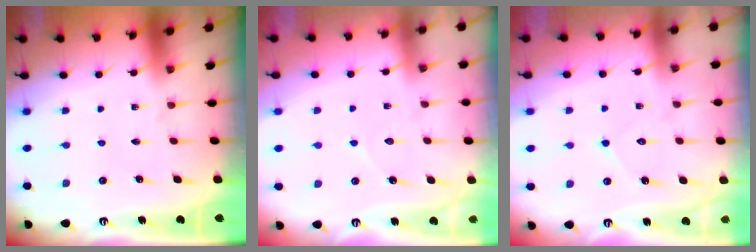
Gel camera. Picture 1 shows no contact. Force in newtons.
{"total": 5.2, "press": 5.2, "slide": 0.6}
{"total": 6.3, "press": 6.3, "slide": 0.5}